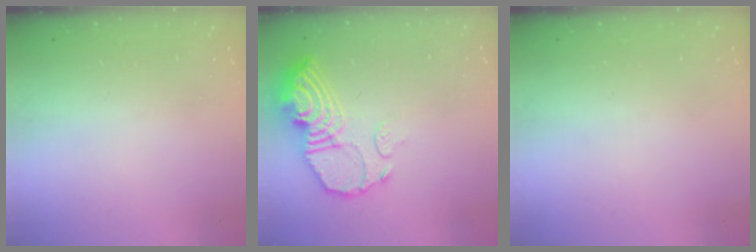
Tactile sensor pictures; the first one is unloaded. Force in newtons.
{"total": 13.9, "press": 13.8, "slide": 1.3}
{"total": 0.0}